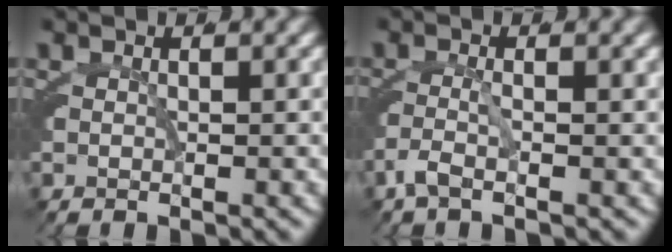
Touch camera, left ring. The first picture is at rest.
{"total": 1.9, "force": [-1.3, 0.5, 1.3], "torque": [-0.041, -0.014, -0.019]}